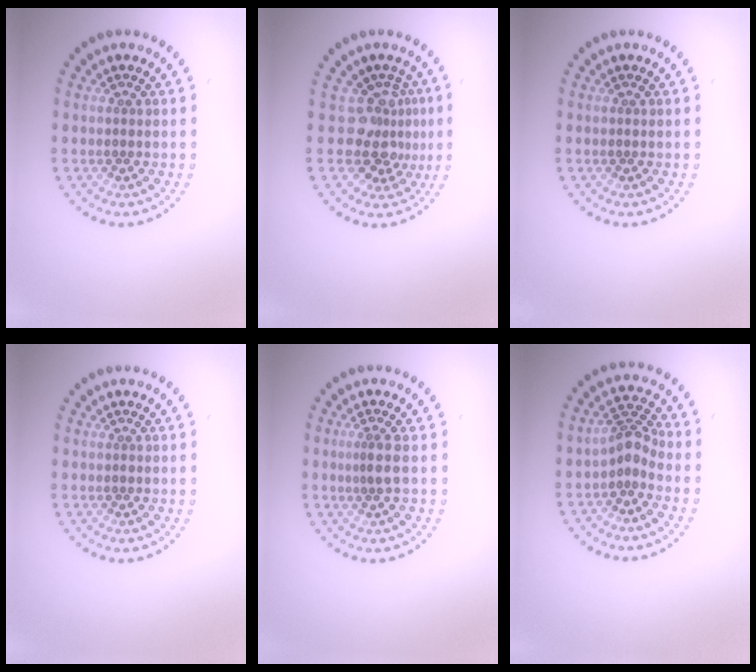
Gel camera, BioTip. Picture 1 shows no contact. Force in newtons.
{"total": 3.6, "press": 2.6, "slide": 2.5}
{"total": 0.0}
{"total": 0.0}
{"total": 1.3, "press": 0.8, "slide": 0.9}
{"total": 2.2, "press": 1.8, "slide": 1.4}